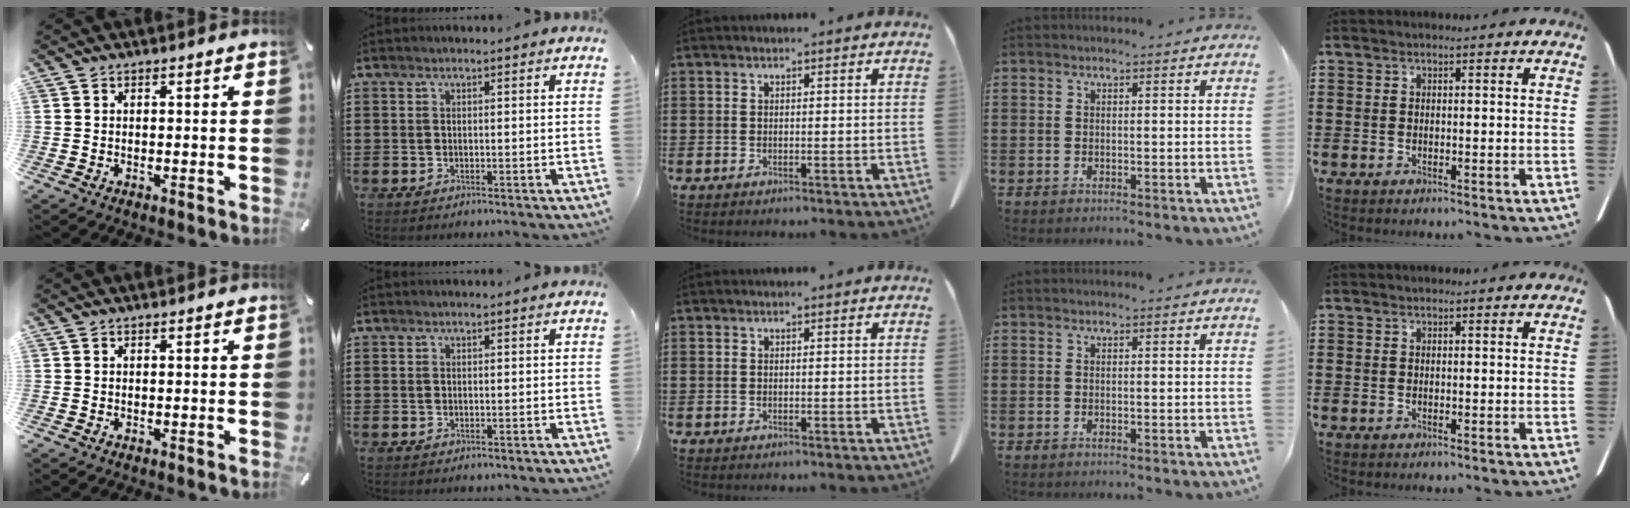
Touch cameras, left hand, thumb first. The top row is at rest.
{}